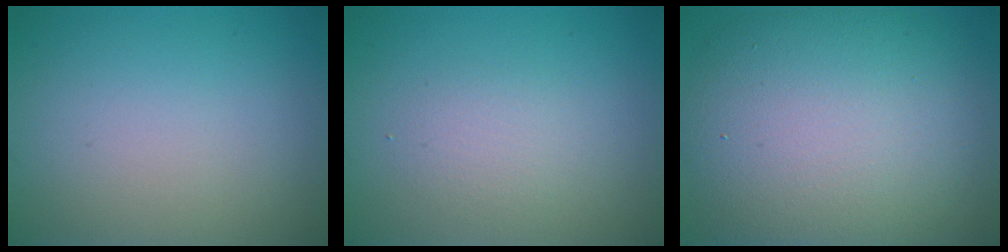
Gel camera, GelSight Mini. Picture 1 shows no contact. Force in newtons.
{"total": 1.6, "press": 1.6, "slide": 0.1}
{"total": 13.1, "press": 13.1, "slide": 0.3}